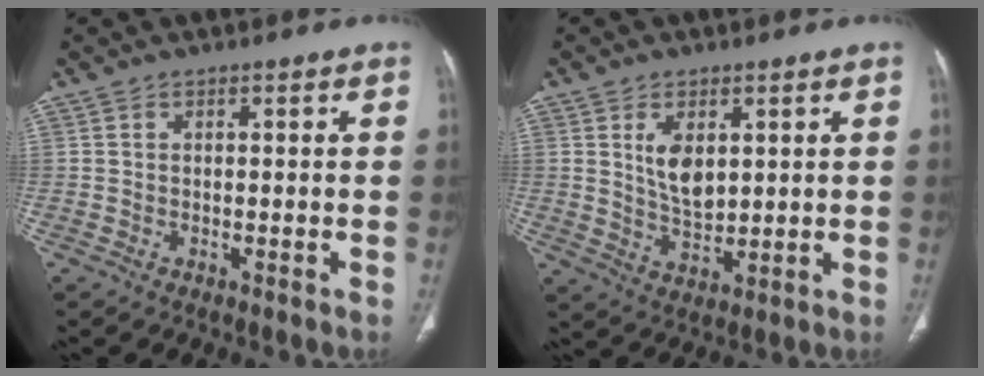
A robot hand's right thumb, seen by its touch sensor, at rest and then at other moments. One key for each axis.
{"total": 6.9, "fx": 2.1, "fy": 3.9, "fz": 5.3, "tx": -0.080, "ty": -0.017, "tz": 0.049}